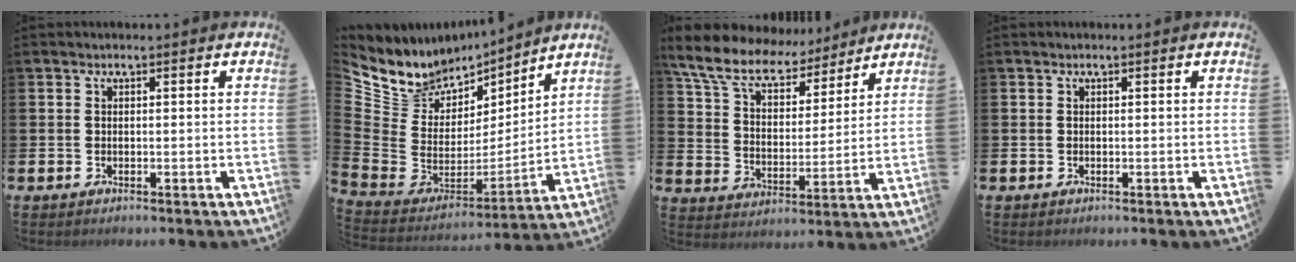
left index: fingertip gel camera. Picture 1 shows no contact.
{"total": 8.1, "force": [6.8, 4.3, -0.6], "torque": [-0.047, -0.061, 0.127]}
{"total": 9.5, "force": [8.2, 3.4, 3.1], "torque": [-0.099, -0.048, 0.147]}
{"total": 0.0}